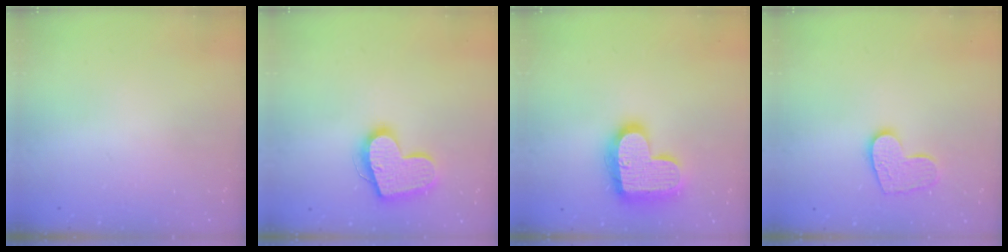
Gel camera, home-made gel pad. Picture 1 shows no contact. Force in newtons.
{"total": 16.4, "press": 16.4, "slide": 1.2}
{"total": 18.9, "press": 18.9, "slide": 1.1}
{"total": 11.3, "press": 11.2, "slide": 0.7}